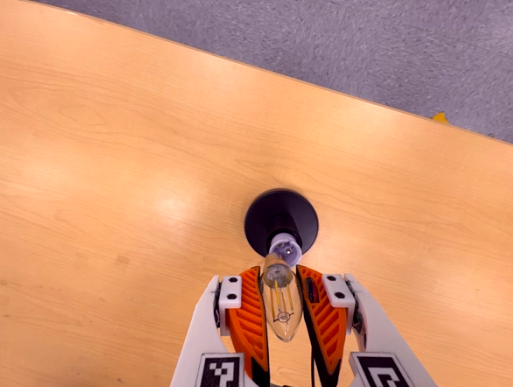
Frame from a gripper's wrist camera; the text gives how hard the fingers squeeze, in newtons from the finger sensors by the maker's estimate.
{"total": 18.0, "left": 19.0, "right": 17.1}